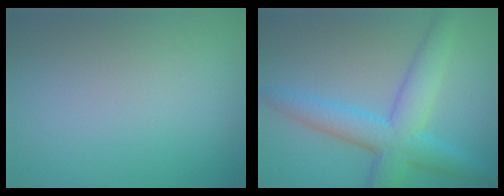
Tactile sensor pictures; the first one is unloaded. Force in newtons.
{"total": 6.1, "press": 6.1, "slide": 0.1}